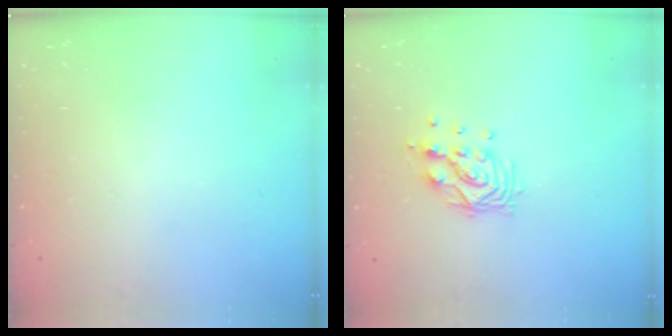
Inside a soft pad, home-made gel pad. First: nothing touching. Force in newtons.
{"total": 9.8, "press": 9.8, "slide": 0.7}